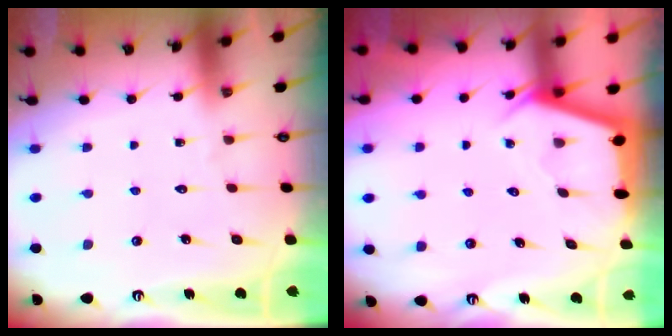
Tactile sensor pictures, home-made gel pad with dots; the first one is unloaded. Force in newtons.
{"total": 2.8, "press": 2.8, "slide": 0.4}